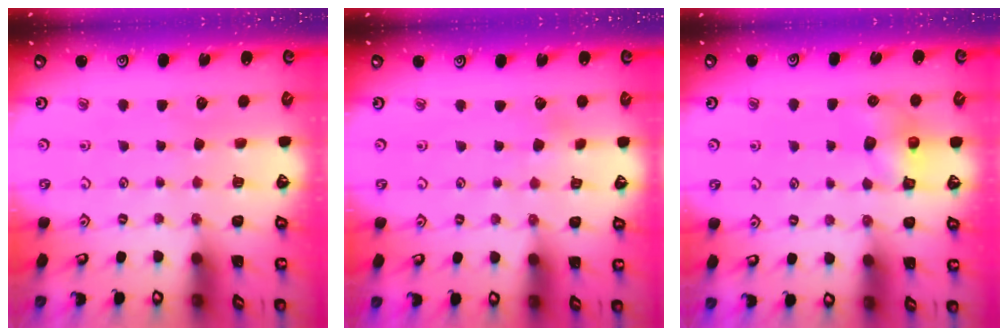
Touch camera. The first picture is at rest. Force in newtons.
{"total": 1.6, "press": 1.6, "slide": 0.0}
{"total": 6.7, "press": 6.7, "slide": 0.4}